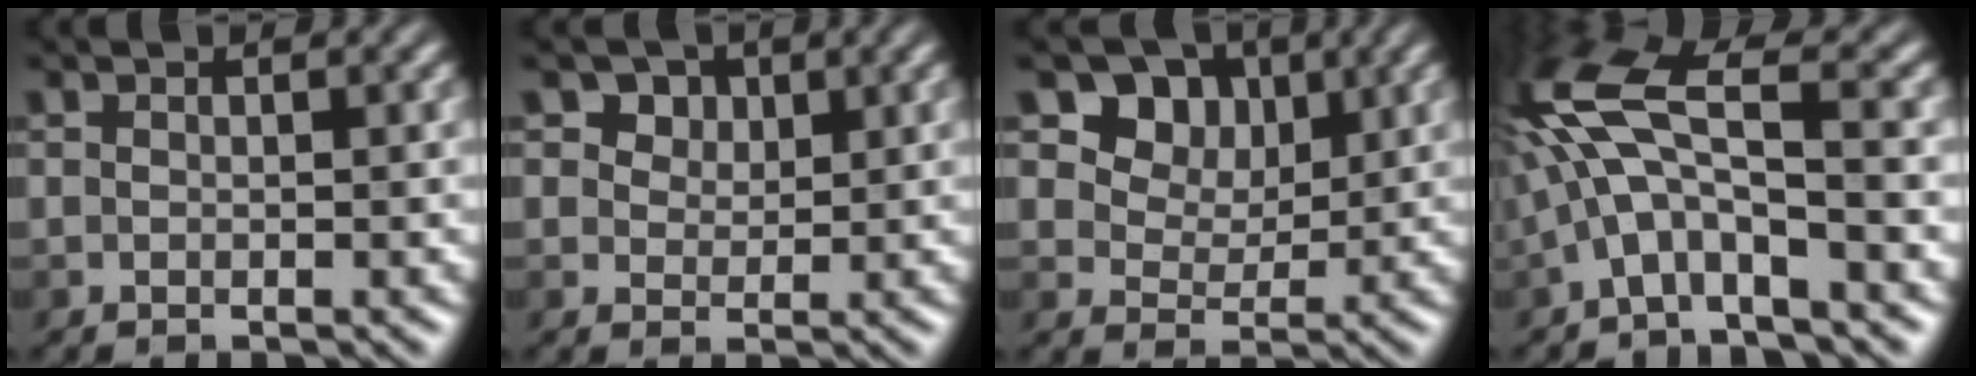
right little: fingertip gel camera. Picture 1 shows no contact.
{"total": 6.2, "force": [3.9, 4.1, 2.5], "torque": [-0.052, 0.006, 0.054]}
{"total": 11.2, "force": [5.9, 8.1, 5.1], "torque": [-0.113, 0.010, 0.112]}
{"total": 6.8, "force": [-1.4, 1.8, 6.4], "torque": [-0.143, 0.027, -0.038]}